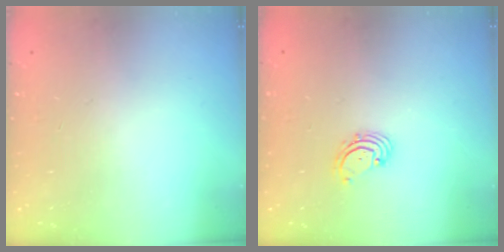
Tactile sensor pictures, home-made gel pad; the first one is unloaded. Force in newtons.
{"total": 2.0, "press": 1.9, "slide": 0.6}